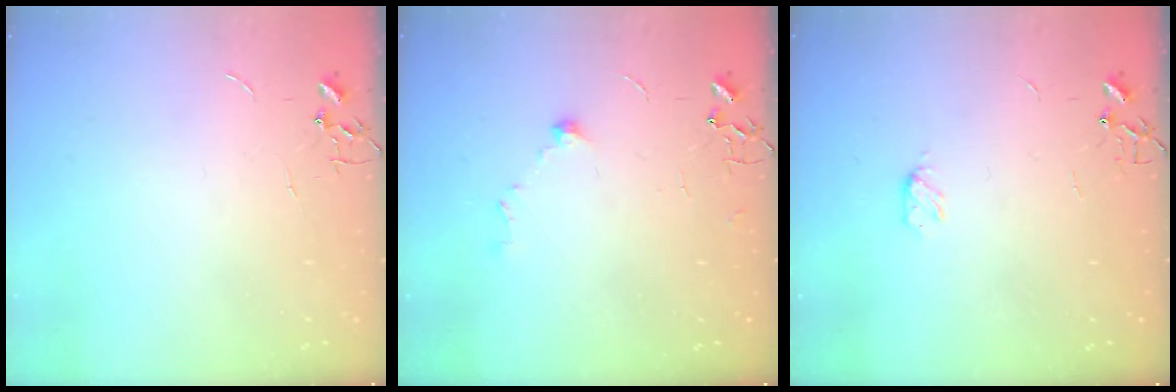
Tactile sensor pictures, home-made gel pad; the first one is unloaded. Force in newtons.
{"total": 7.8, "press": 7.6, "slide": 1.5}
{"total": 3.9, "press": 3.8, "slide": 0.6}